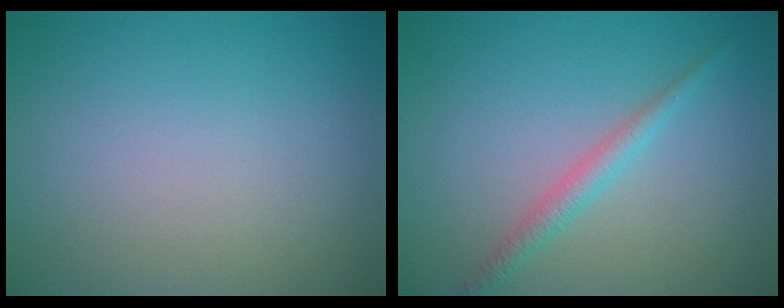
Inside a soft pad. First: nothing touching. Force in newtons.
{"total": 1.9, "press": 1.9, "slide": 0.1}